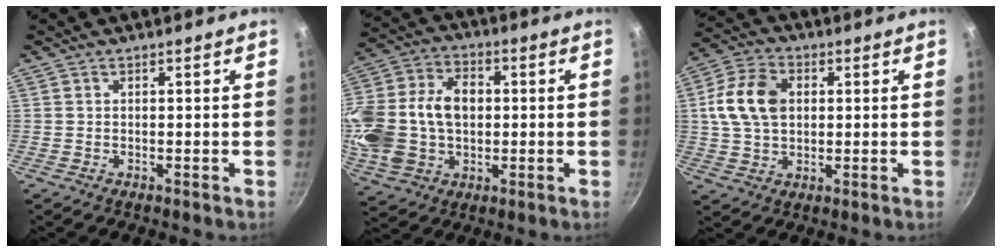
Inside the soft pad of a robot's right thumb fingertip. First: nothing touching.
{"total": 21.4, "force": [0.4, 15.5, 14.8], "torque": [-0.297, 0.033, 0.009]}
{"total": 11.9, "force": [1.9, 8.4, 8.1], "torque": [-0.139, 0.011, 0.026]}